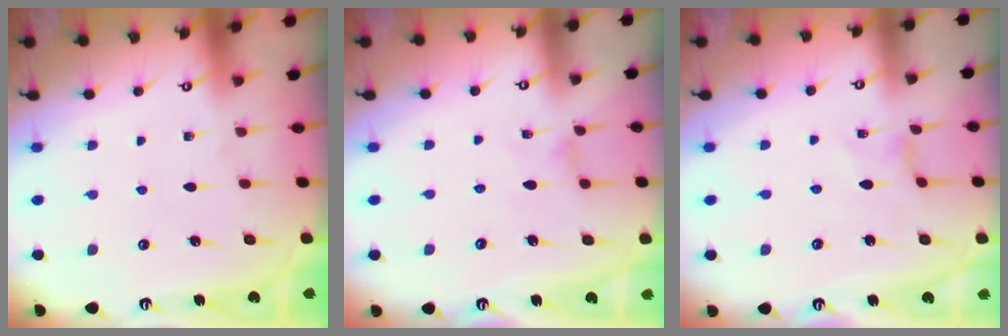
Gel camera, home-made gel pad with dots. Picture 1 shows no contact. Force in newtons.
{"total": 0.0}
{"total": 1.1, "press": 1.0, "slide": 0.4}